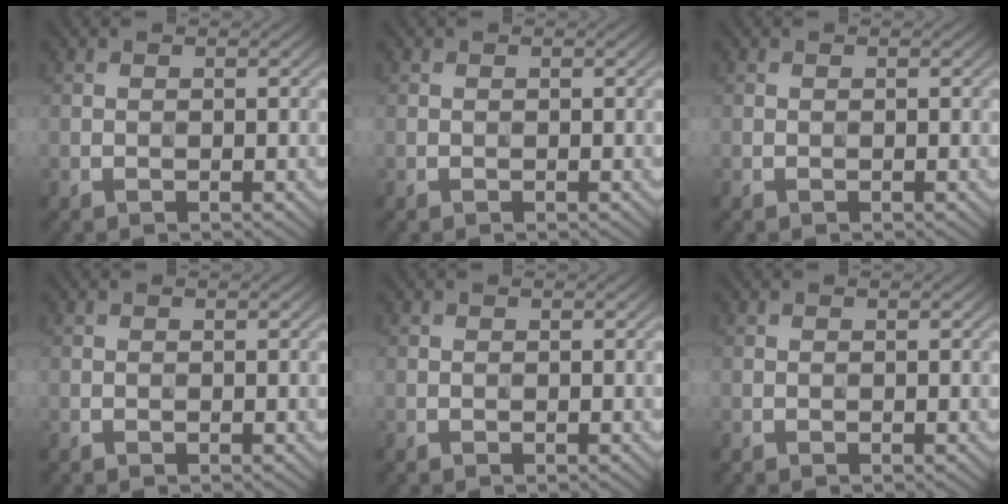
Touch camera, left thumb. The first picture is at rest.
{"total": 0.0}
{"total": 0.0}
{"total": 0.0}
{"total": 0.0}
{"total": 0.0}